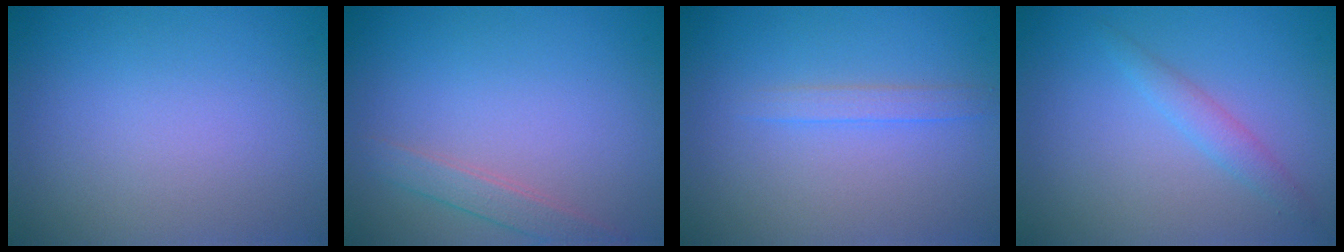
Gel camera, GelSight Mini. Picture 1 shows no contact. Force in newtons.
{"total": 1.8, "press": 1.8, "slide": 0.1}
{"total": 1.2, "press": 1.2, "slide": 0.0}
{"total": 1.7, "press": 1.7, "slide": 0.0}